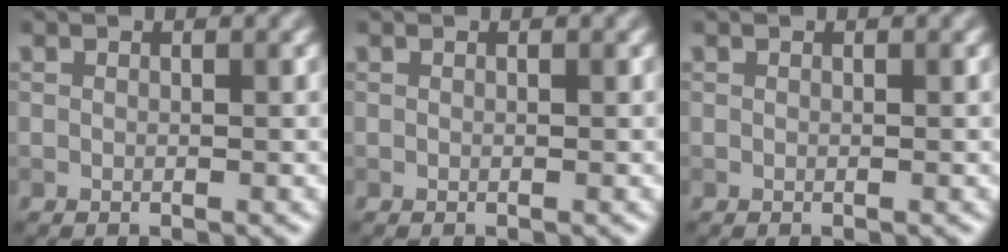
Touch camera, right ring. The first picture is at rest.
{"total": 0.0}
{"total": 0.0}